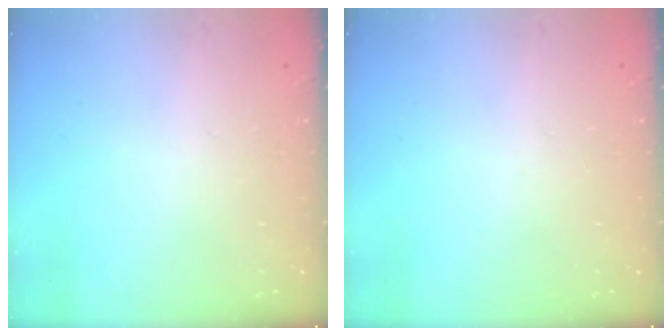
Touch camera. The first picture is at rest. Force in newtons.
{"total": 0.0}